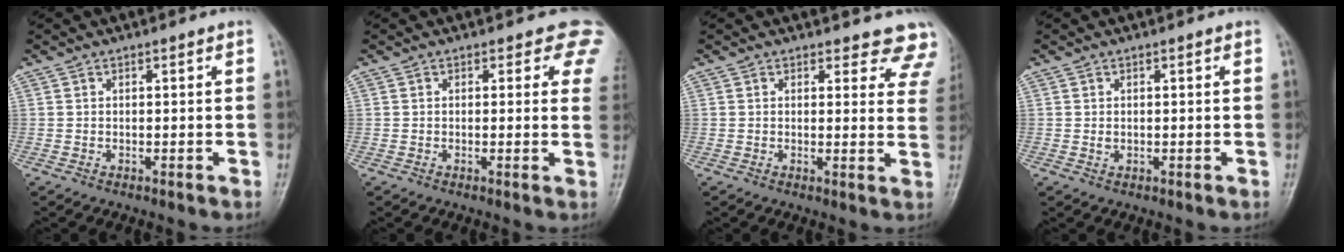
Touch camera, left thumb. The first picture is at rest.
{"total": 5.0, "force": [3.1, 2.8, 2.8], "torque": [0.007, -0.010, 0.015]}
{"total": 9.0, "force": [8.4, 3.1, 0.8], "torque": [0.046, -0.051, 0.059]}
{"total": 1.1, "force": [0.1, 0.7, 0.8], "torque": [-0.010, 0.000, 0.005]}